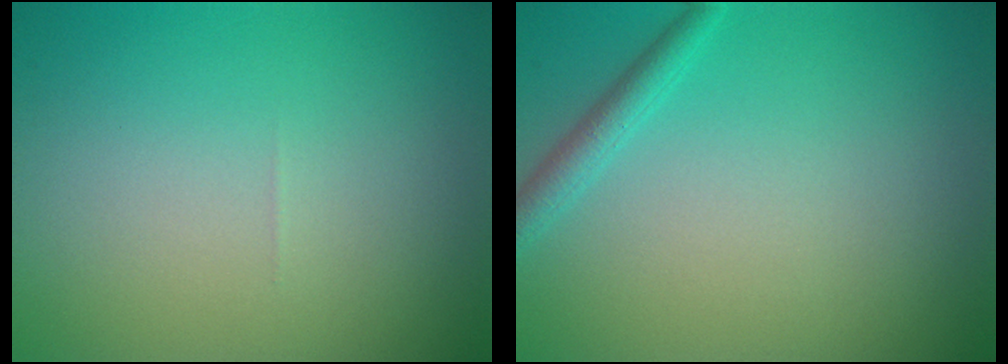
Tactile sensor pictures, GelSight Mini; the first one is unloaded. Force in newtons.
{"total": 1.8, "press": 1.8, "slide": 0.1}